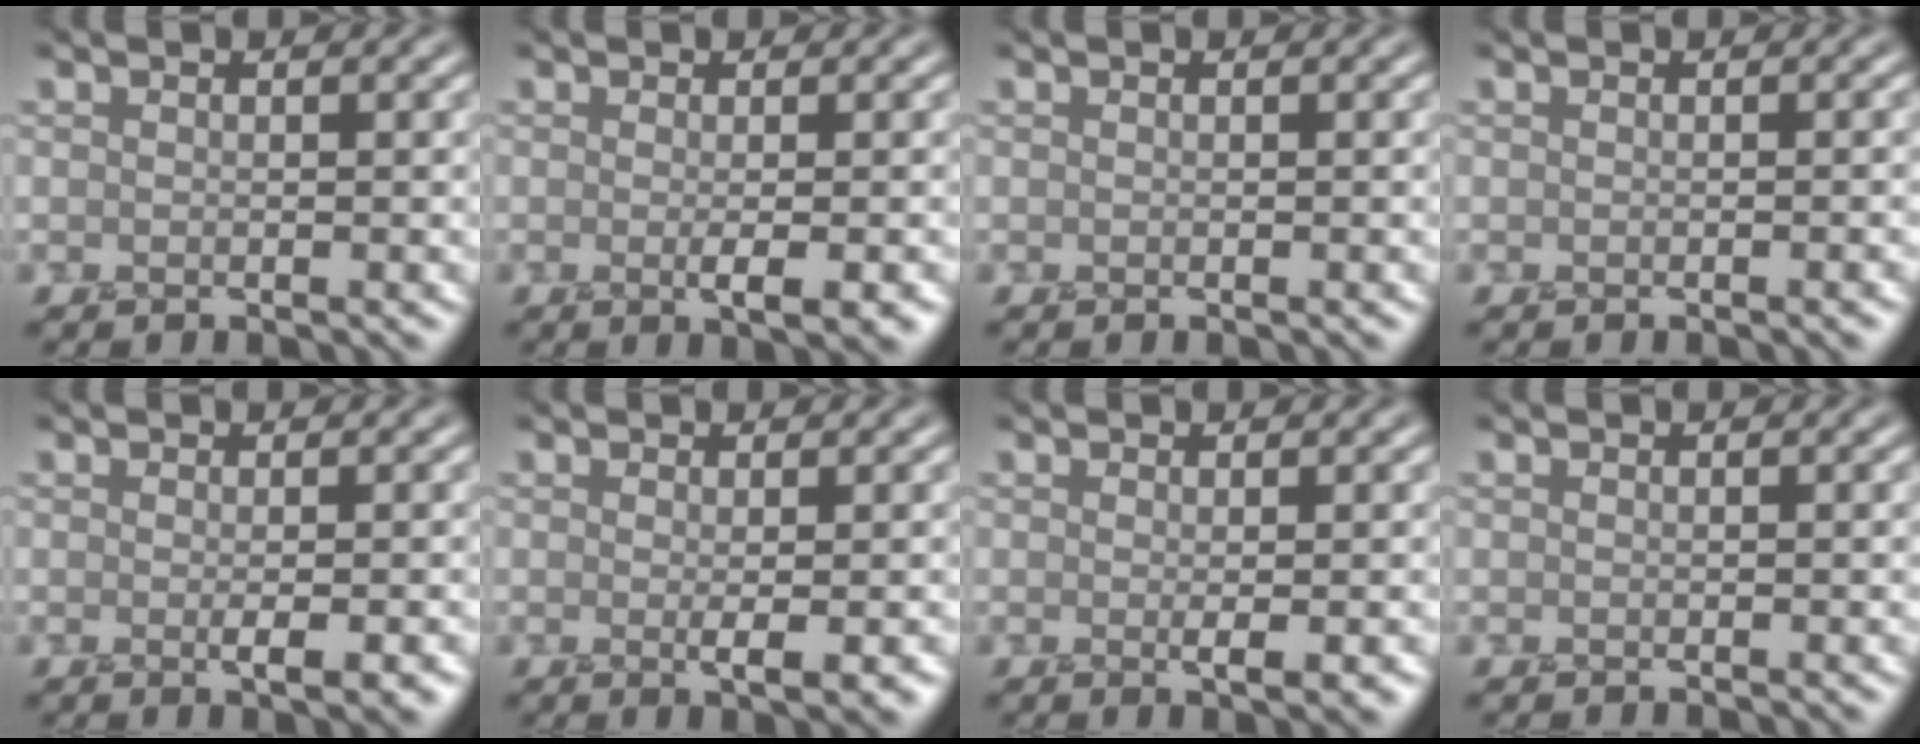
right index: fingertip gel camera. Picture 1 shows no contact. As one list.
[{"total": 2.6, "force": [-0.4, 0.6, 2.5], "torque": [-0.032, -0.002, -0.006]}, {"total": 0.0}, {"total": 0.8, "force": [-0.3, 0.1, 0.7], "torque": [-0.005, 0.003, -0.005]}, {"total": 2.4, "force": [-0.4, 0.6, 2.3], "torque": [-0.027, -0.002, -0.005]}, {"total": 2.1, "force": [-0.1, 0.4, 2.1], "torque": [-0.028, -0.003, -0.002]}, {"total": 1.7, "force": [-0.1, 0.3, 1.7], "torque": [-0.023, -0.004, -0.003]}, {"total": 0.0}]